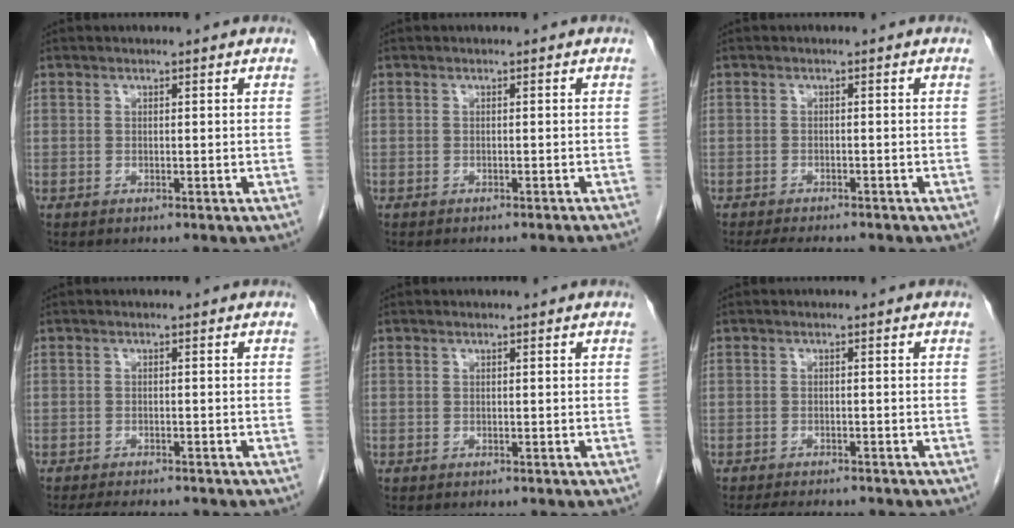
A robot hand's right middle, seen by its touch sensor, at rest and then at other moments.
{"total": 5.0, "force": [-4.6, -0.7, 1.8], "torque": [-0.013, -0.013, -0.054]}
{"total": 6.5, "force": [-5.8, 1.2, 2.8], "torque": [-0.039, -0.008, -0.084]}
{"total": 6.1, "force": [-5.4, 1.0, 2.6], "torque": [-0.035, -0.009, -0.079]}
{"total": 0.0}
{"total": 6.1, "force": [-5.4, 1.2, 2.5], "torque": [-0.034, -0.007, -0.077]}